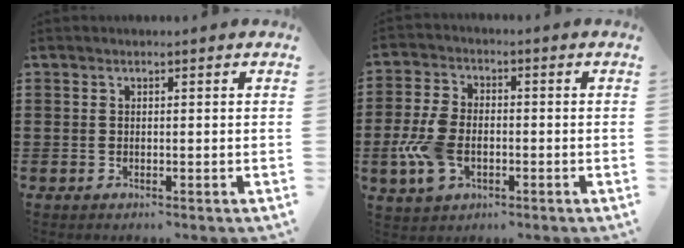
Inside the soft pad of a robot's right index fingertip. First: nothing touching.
{"total": 7.6, "force": [-2.1, 4.6, 5.7], "torque": [-0.138, 0.000, -0.042]}